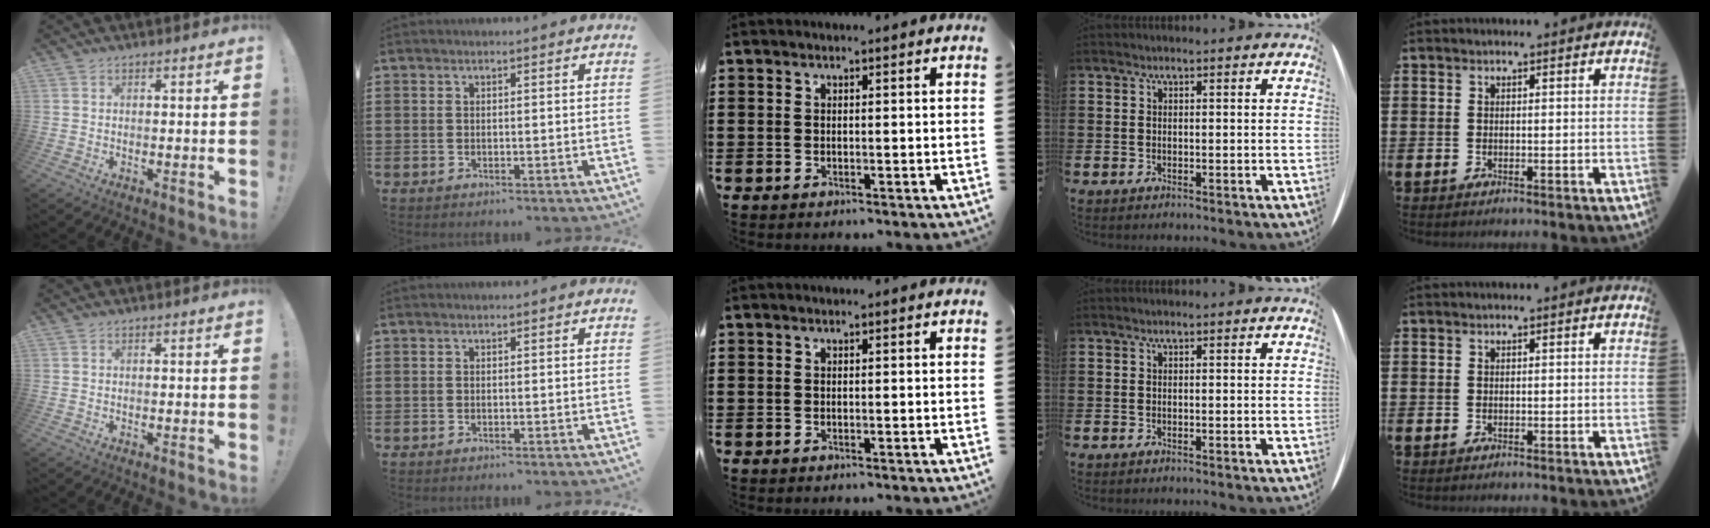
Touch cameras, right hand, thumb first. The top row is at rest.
{}